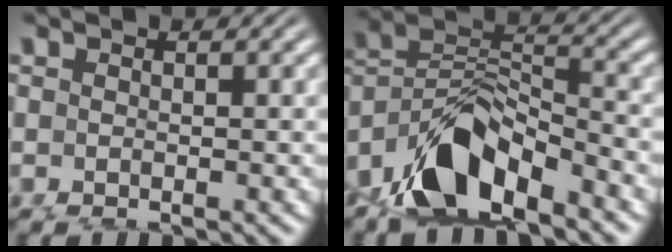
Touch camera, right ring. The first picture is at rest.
{"total": 6.4, "force": [-1.9, 4.1, 4.5], "torque": [-0.080, -0.014, -0.028]}